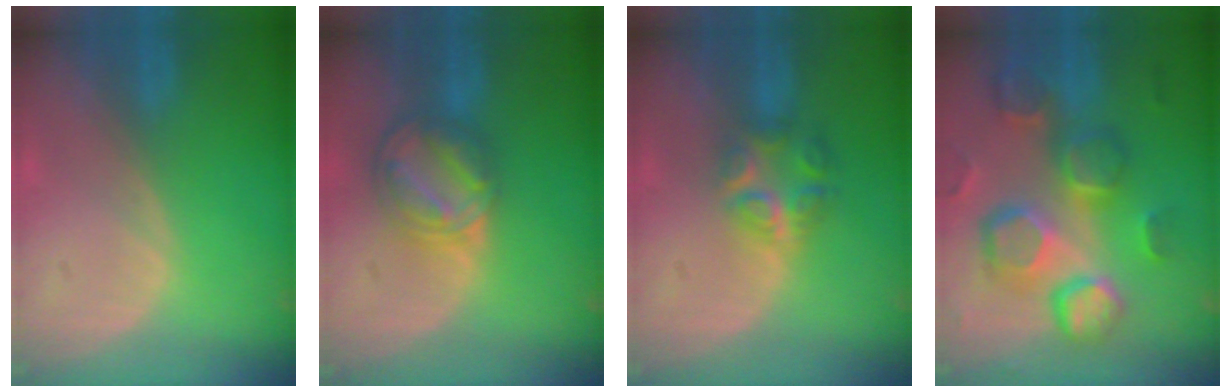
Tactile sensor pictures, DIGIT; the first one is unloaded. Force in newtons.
{"total": 8.3, "press": 7.1, "slide": 4.4}
{"total": 6.2, "press": 5.5, "slide": 2.8}
{"total": 13.1, "press": 11.4, "slide": 6.4}